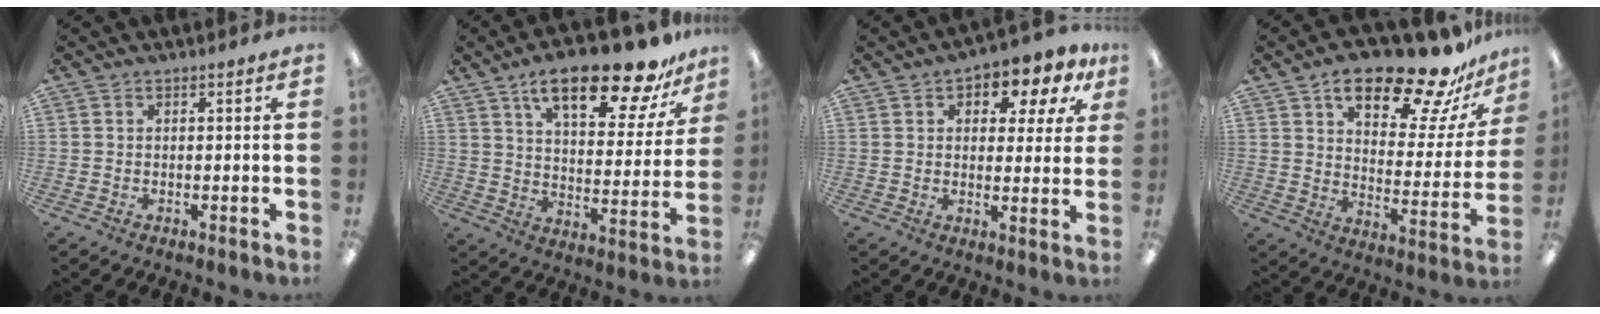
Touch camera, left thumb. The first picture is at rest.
{"total": 19.0, "force": [13.5, 6.1, 11.9], "torque": [-0.185, -0.078, 0.220]}
{"total": 6.6, "force": [3.7, 3.7, 4.0], "torque": [-0.052, -0.015, 0.058]}
{"total": 20.4, "force": [14.9, 7.2, 11.9], "torque": [-0.178, -0.092, 0.245]}